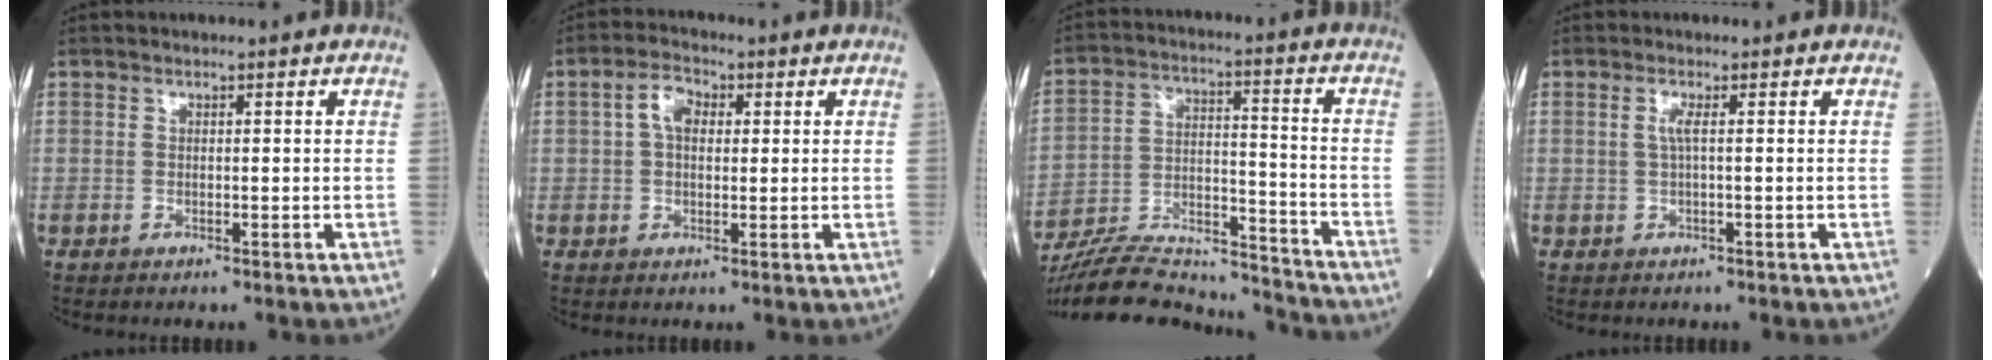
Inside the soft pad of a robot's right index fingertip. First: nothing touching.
{"total": 4.2, "force": [0.9, 2.5, 3.3], "torque": [-0.067, 0.016, 0.016]}
{"total": 19.7, "force": [-18.9, 2.8, 5.0], "torque": [-0.116, 0.010, -0.304]}
{"total": 1.5, "force": [0.2, -0.1, 1.5], "torque": [-0.037, 0.001, 0.001]}